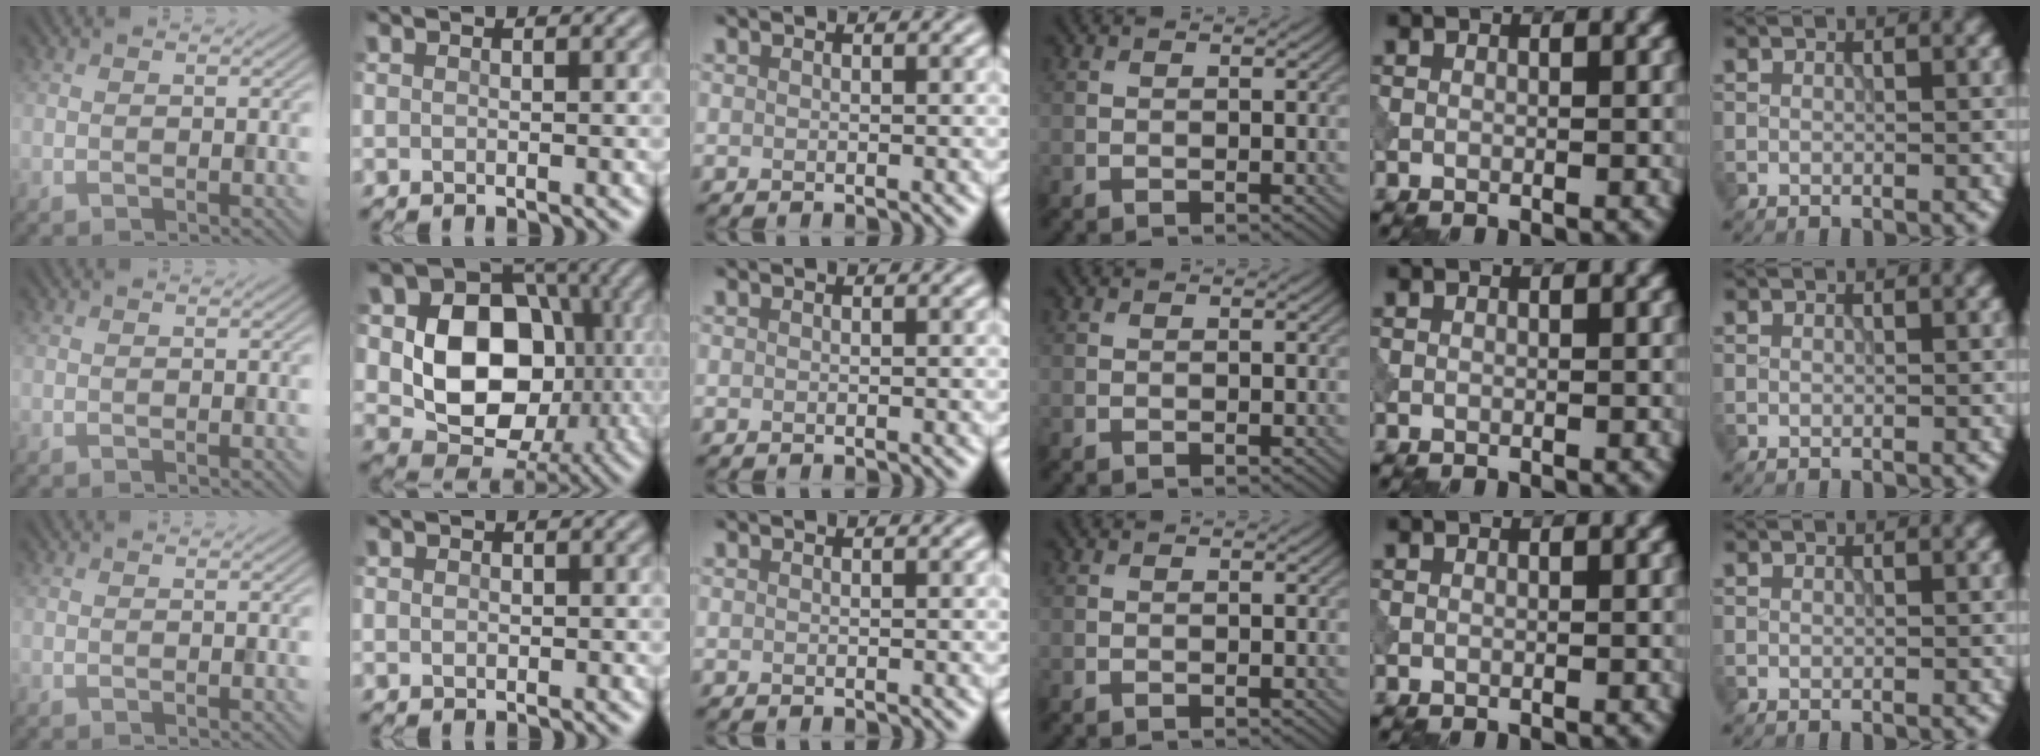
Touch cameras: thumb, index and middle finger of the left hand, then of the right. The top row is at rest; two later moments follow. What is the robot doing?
{"motion": "press", "object": "tv remote"}